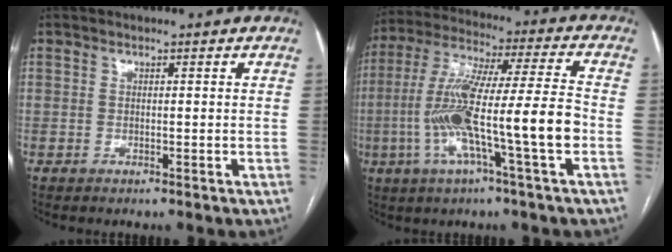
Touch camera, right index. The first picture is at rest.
{"total": 16.6, "force": [-4.3, -0.1, 16.0], "torque": [-0.306, 0.007, -0.083]}